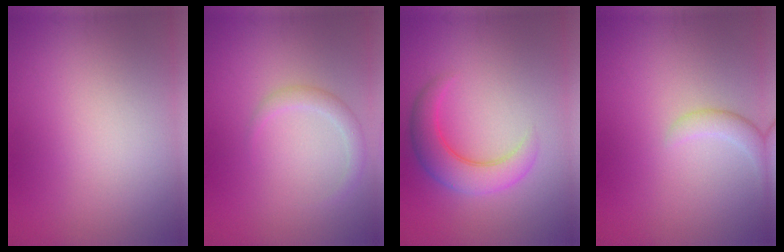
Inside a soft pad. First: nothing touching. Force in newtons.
{"total": 1.6, "press": 1.6, "slide": 0.1}
{"total": 4.4, "press": 4.4, "slide": 0.3}
{"total": 2.0, "press": 2.0, "slide": 0.2}